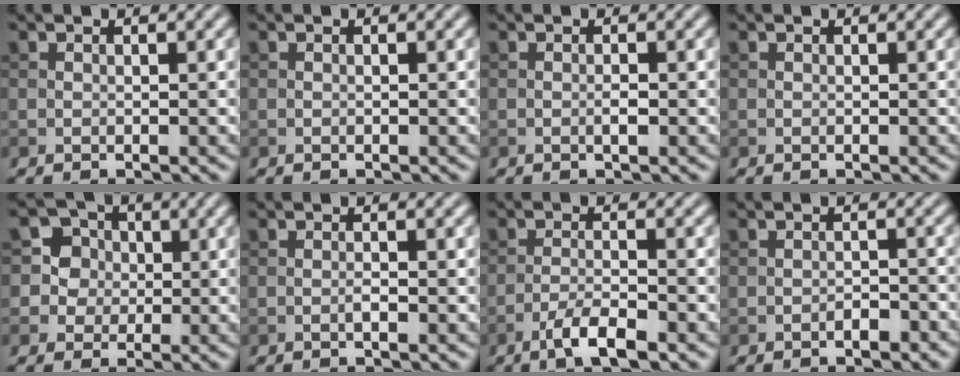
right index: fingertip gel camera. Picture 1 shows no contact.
{"total": 0.0}
{"total": 0.8, "force": [-0.3, 0.2, 0.8], "torque": [-0.015, -0.001, -0.004]}
{"total": 0.0}
{"total": 3.7, "force": [0.7, 3.6, 0.7], "torque": [0.004, 0.012, 0.011]}
{"total": 0.8, "force": [-0.3, 0.1, 0.8], "torque": [-0.015, 0.000, -0.007]}
{"total": 3.7, "force": [-2.3, 0.7, 2.8], "torque": [-0.056, 0.004, -0.049]}
{"total": 1.3, "force": [-0.9, 0.5, 0.8], "torque": [-0.010, 0.003, -0.016]}